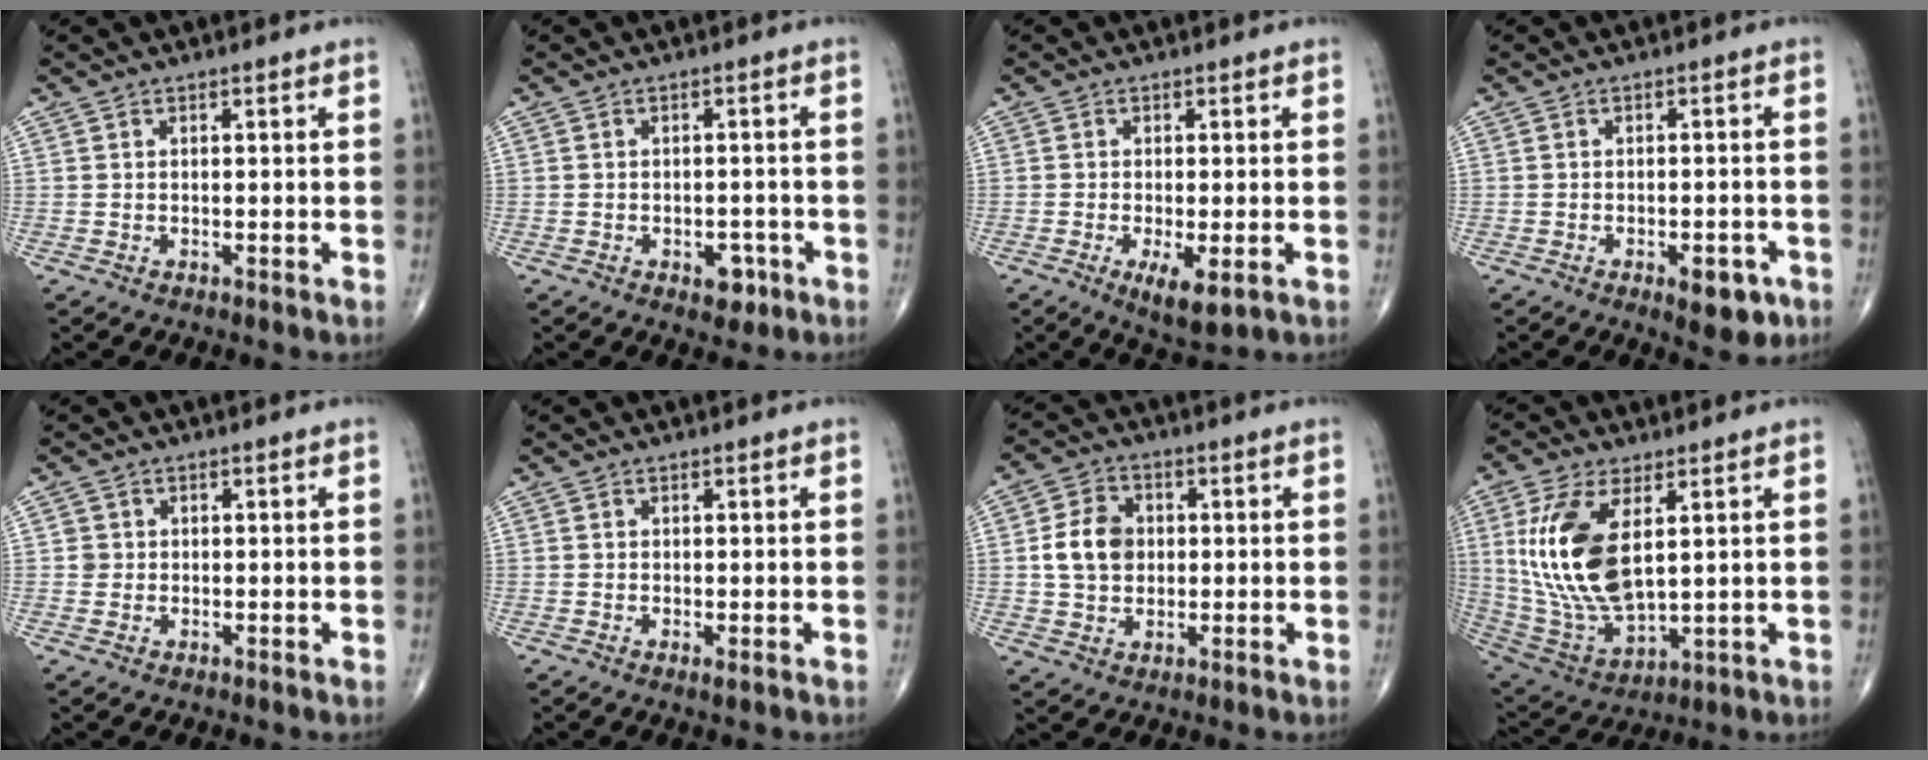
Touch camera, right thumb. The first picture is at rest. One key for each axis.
{"total": 3.7, "fx": -1.7, "fy": 2.3, "fz": 2.3, "tx": -0.010, "ty": 0.009, "tz": -0.020}
{"total": 5.7, "fx": -1.8, "fy": 1.7, "fz": 5.1, "tx": -0.088, "ty": -0.016, "tz": -0.026}
{"total": 5.9, "fx": -2.8, "fy": 2.6, "fz": 4.6, "tx": -0.044, "ty": 0.007, "tz": -0.030}
{"total": 1.5, "fx": 0.0, "fy": 1.5, "fz": 0.1, "tx": 0.007, "ty": 0.005, "tz": -0.001}
{"total": 0.8, "fx": -0.1, "fy": 0.1, "fz": 0.8, "tx": -0.016, "ty": -0.005, "tz": -0.003}
{"total": 8.2, "fx": 0.6, "fy": 6.5, "fz": 5.1, "tx": -0.072, "ty": 0.007, "tz": 0.007}
{"total": 18.0, "fx": 4.0, "fy": 8.6, "fz": 15.3, "tx": -0.313, "ty": -0.023, "tz": 0.090}